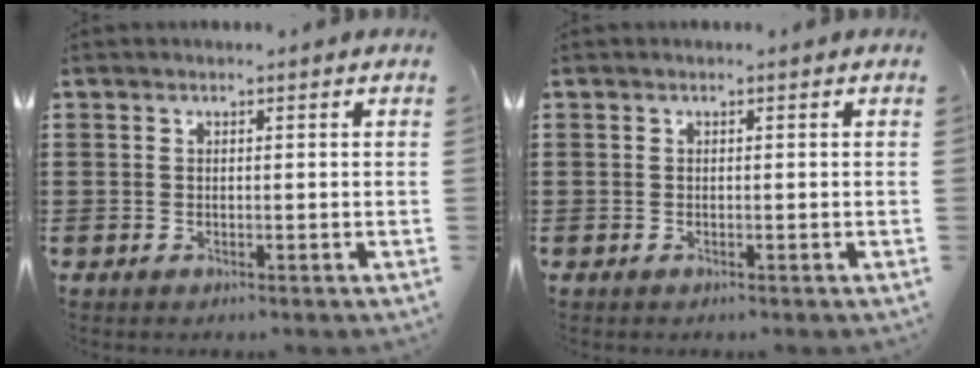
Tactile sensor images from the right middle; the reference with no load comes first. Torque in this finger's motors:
{"motor_torque": [1.93, 0.21, 0.45, 0.01]}